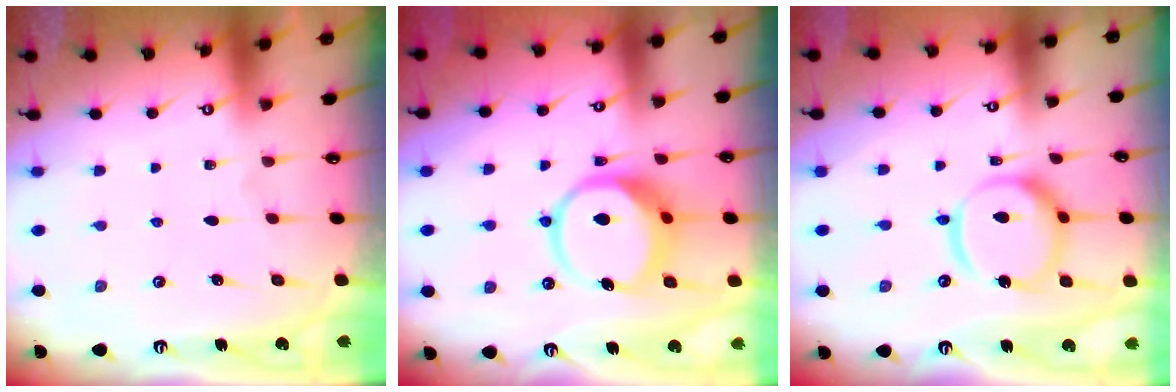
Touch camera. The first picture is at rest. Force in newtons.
{"total": 10.7, "press": 10.7, "slide": 1.2}
{"total": 15.5, "press": 15.4, "slide": 1.9}